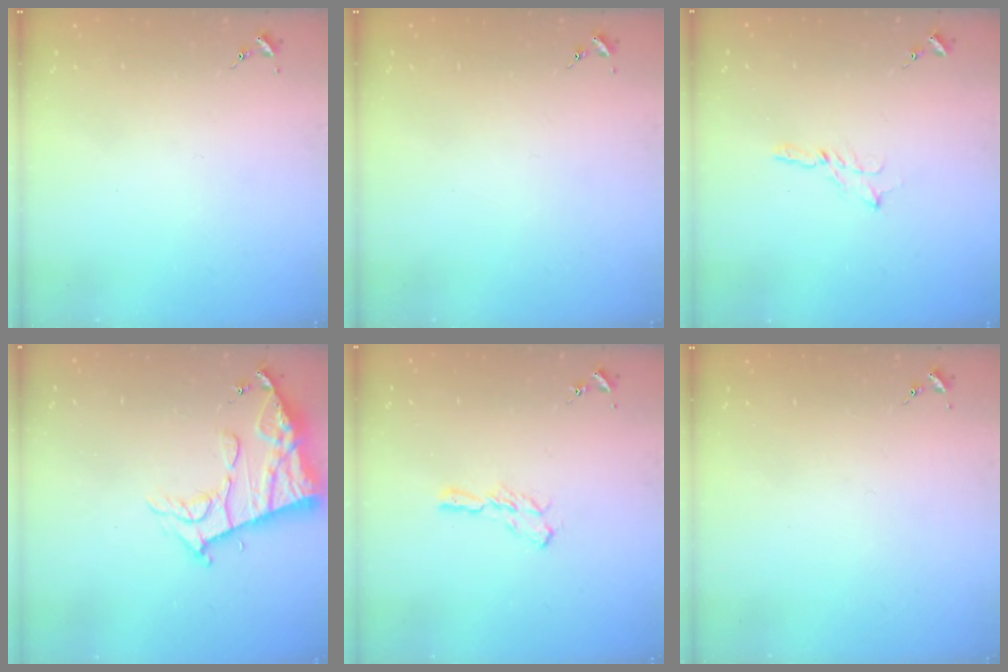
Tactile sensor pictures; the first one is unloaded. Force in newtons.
{"total": 0.0}
{"total": 3.6, "press": 3.6, "slide": 0.1}
{"total": 14.9, "press": 14.8, "slide": 1.4}
{"total": 5.7, "press": 5.7, "slide": 0.4}
{"total": 0.0}